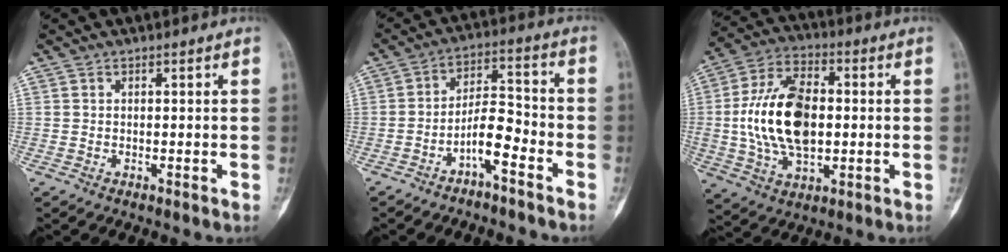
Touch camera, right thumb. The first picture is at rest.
{"total": 7.2, "force": [-4.1, 2.3, 5.4], "torque": [-0.094, 0.056, -0.073]}
{"total": 17.6, "force": [0.0, 10.2, 14.4], "torque": [-0.267, 0.016, 0.002]}